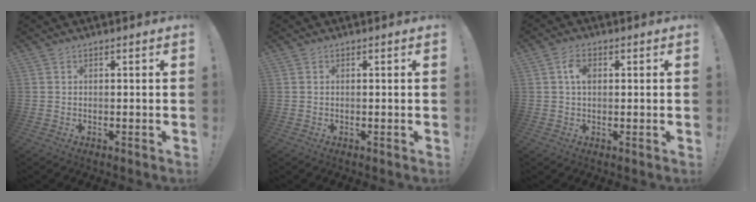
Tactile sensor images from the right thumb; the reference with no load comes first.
{"total": 0.0}
{"total": 4.2, "force": [0.8, 2.6, 3.3], "torque": [-0.052, 0.003, 0.010]}